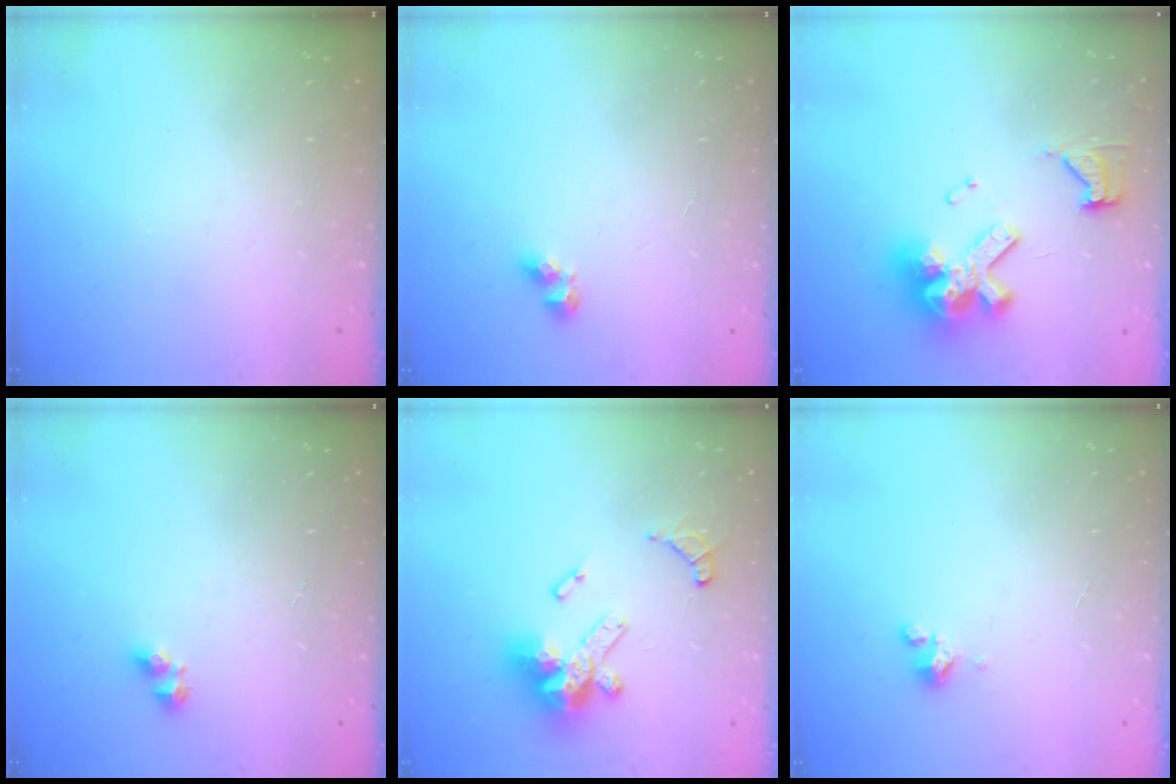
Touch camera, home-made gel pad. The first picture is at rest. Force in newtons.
{"total": 5.2, "press": 5.2, "slide": 0.4}
{"total": 14.8, "press": 14.7, "slide": 1.8}
{"total": 3.7, "press": 3.7, "slide": 0.3}
{"total": 14.2, "press": 14.2, "slide": 1.0}
{"total": 1.8, "press": 1.7, "slide": 0.4}